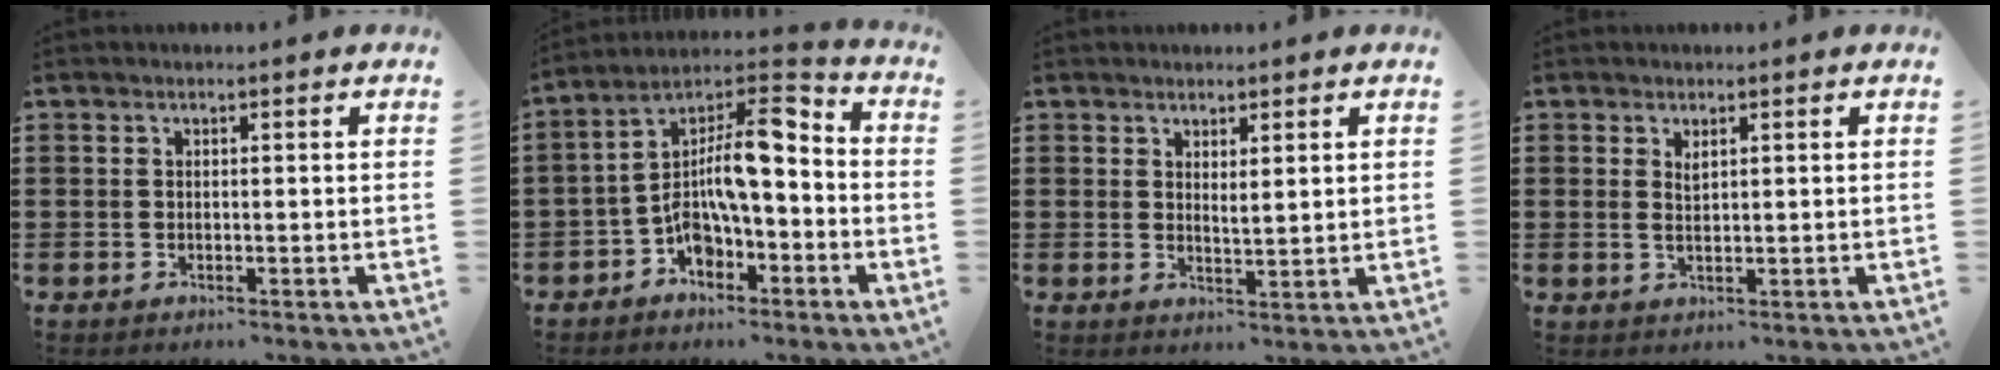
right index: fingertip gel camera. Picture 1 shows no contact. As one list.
[{"total": 9.6, "force": [-1.7, 4.2, 8.5], "torque": [-0.157, -0.007, -0.040]}, {"total": 1.7, "force": [1.5, 0.1, 0.8], "torque": [-0.018, 0.003, 0.028]}, {"total": 1.4, "force": [0.6, 0.4, 1.2], "torque": [-0.025, 0.002, 0.010]}]